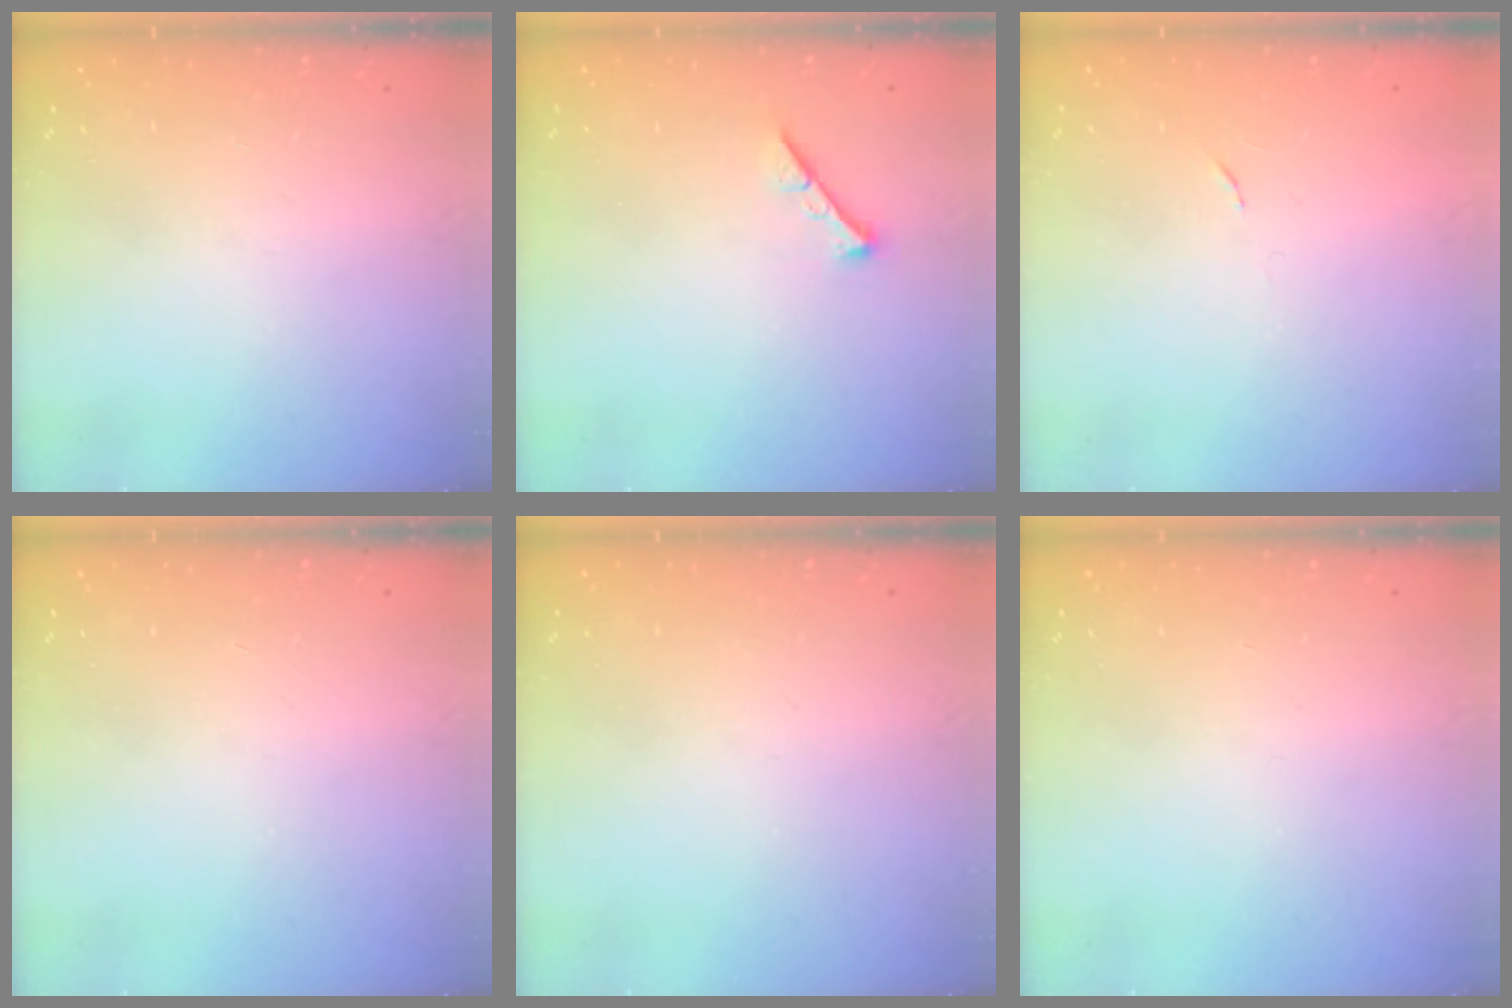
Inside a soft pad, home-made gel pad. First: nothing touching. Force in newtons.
{"total": 0.0}
{"total": 3.5, "press": 3.3, "slide": 1.2}
{"total": 0.0}
{"total": 0.0}
{"total": 0.0}